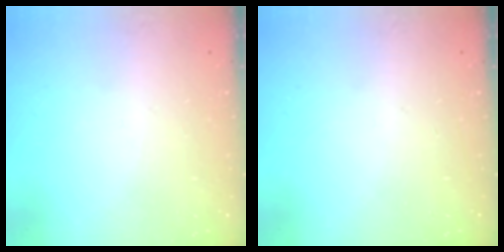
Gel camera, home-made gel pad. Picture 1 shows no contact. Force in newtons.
{"total": 0.0}